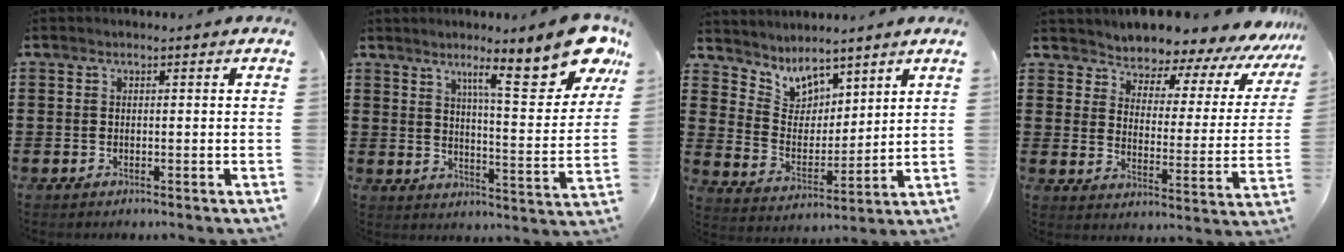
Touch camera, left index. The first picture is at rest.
{"total": 14.7, "force": [9.2, 2.0, 11.3], "torque": [-0.182, -0.037, 0.137]}
{"total": 5.8, "force": [5.2, 2.6, 0.2], "torque": [-0.042, -0.036, 0.093]}
{"total": 4.1, "force": [3.9, 1.3, -0.1], "torque": [-0.029, -0.040, 0.060]}